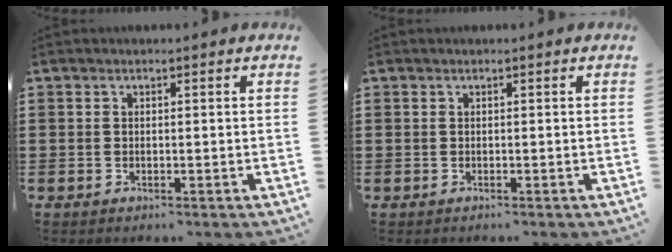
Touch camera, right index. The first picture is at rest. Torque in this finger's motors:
{"motor_torque": [-1.59, 0.55, -1.05, -0.21]}